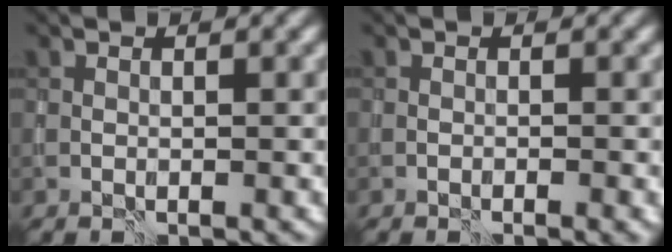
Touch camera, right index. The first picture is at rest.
{"total": 0.6, "force": [-0.4, 0.0, 0.4], "torque": [-0.005, -0.004, -0.009]}